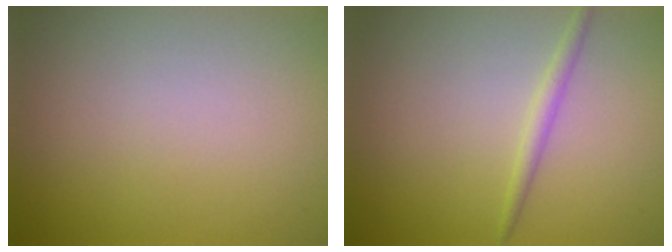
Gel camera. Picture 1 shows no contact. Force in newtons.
{"total": 1.3, "press": 1.3, "slide": 0.1}